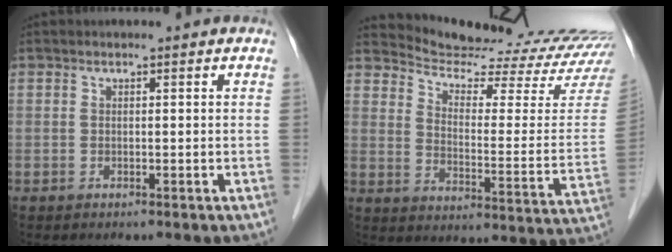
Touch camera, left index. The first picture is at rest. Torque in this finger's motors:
{"motor_torque": [-0.34, -0.72, -0.05, -0.06]}